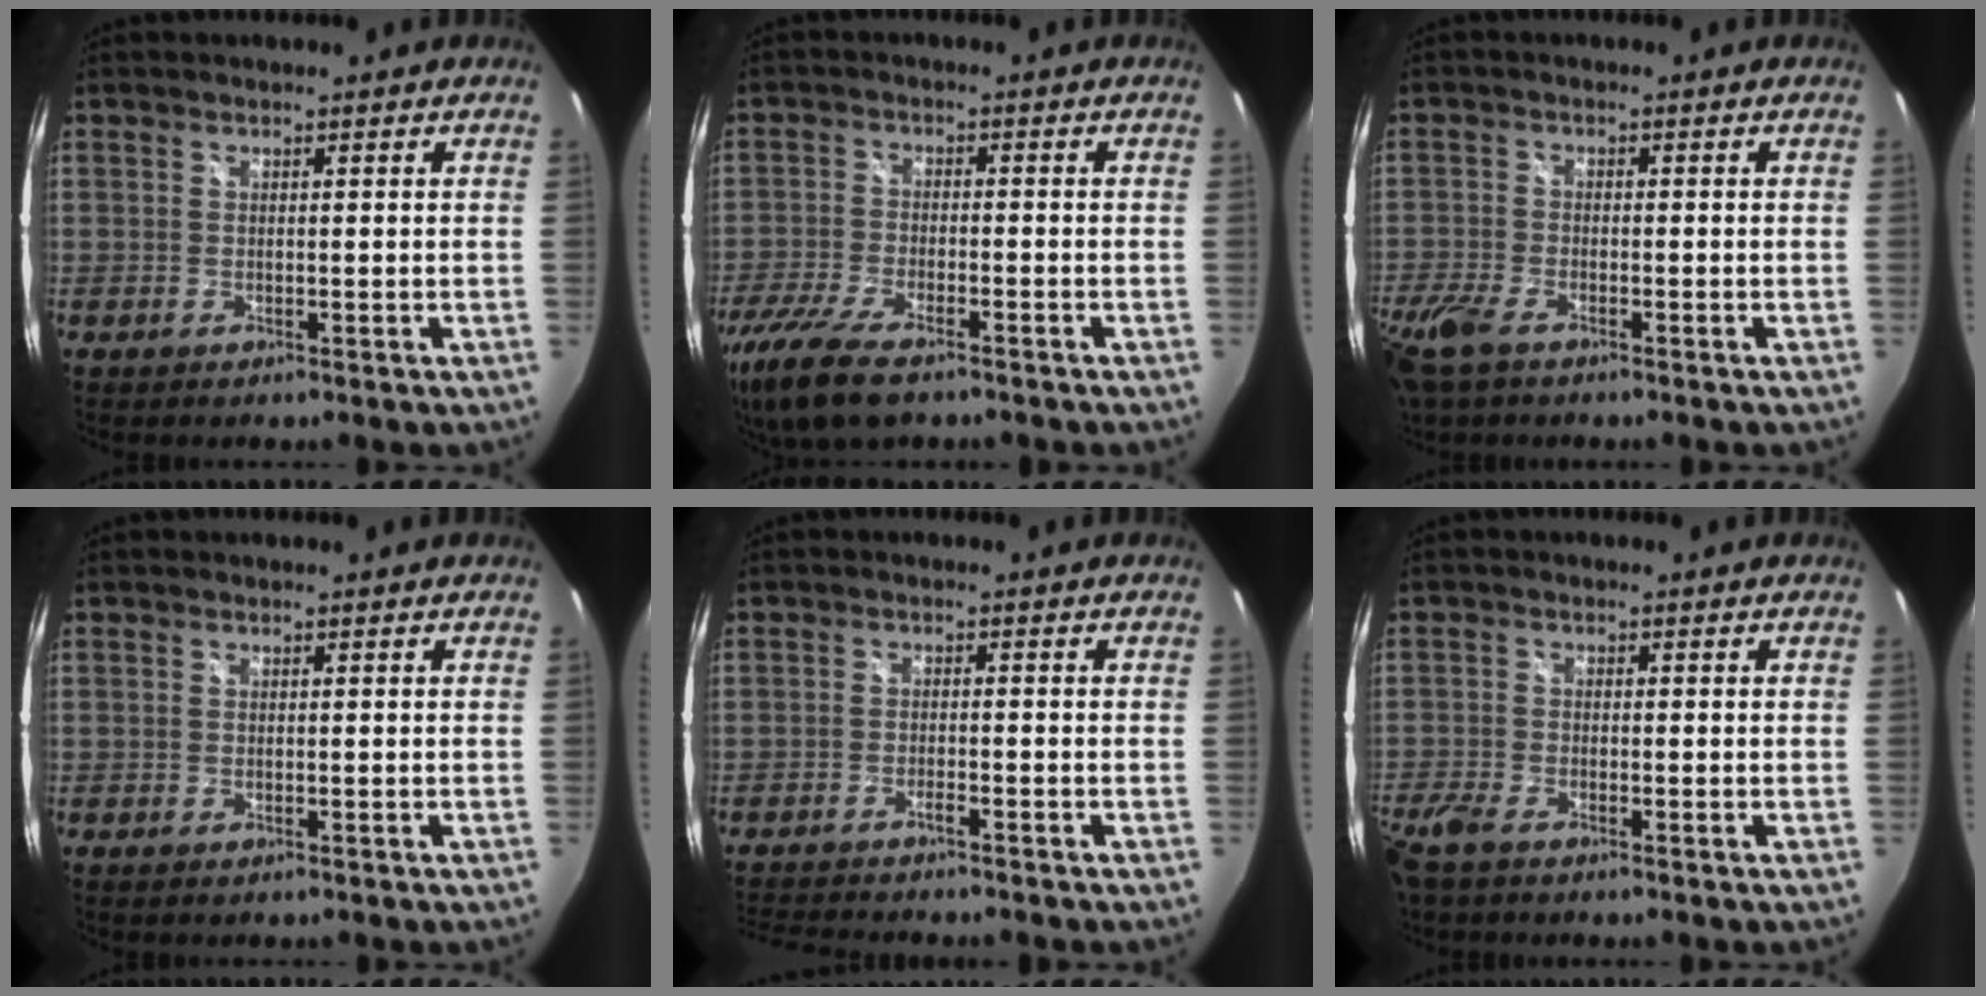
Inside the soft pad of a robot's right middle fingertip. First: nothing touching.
{"total": 13.6, "force": [-9.7, 4.5, 8.3], "torque": [-0.197, -0.049, -0.181]}
{"total": 8.4, "force": [-5.6, 3.4, 5.3], "torque": [-0.144, -0.026, -0.111]}
{"total": 0.5, "force": [-0.4, 0.2, 0.3], "torque": [-0.006, -0.001, -0.006]}
{"total": 8.2, "force": [-7.4, 0.7, 3.3], "torque": [-0.083, -0.015, -0.120]}
{"total": 5.5, "force": [-4.2, 1.9, 3.1], "torque": [-0.088, -0.017, -0.084]}